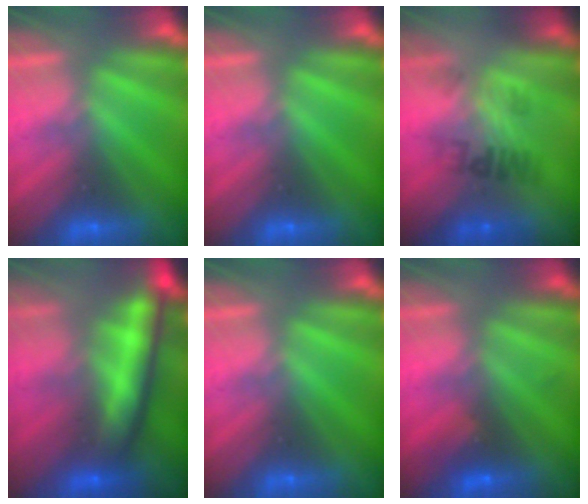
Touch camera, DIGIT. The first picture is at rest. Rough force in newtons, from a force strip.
{"total": 0.0}
{"total": 2.3}
{"total": 6.9}
{"total": 0.0}
{"total": 2.3}